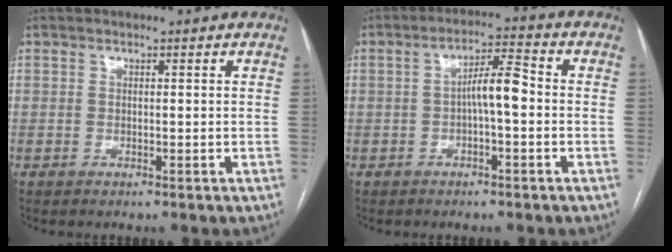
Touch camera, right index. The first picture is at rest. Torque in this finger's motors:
{"motor_torque": [1.05, -0.23, 0.24, 0.10]}